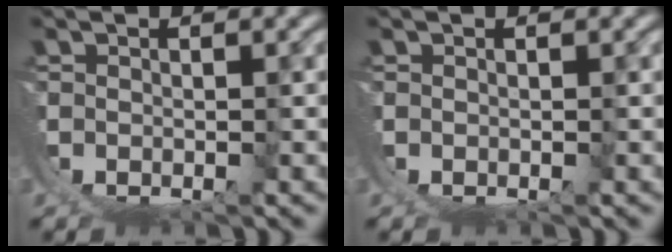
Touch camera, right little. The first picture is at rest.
{"total": 0.0}